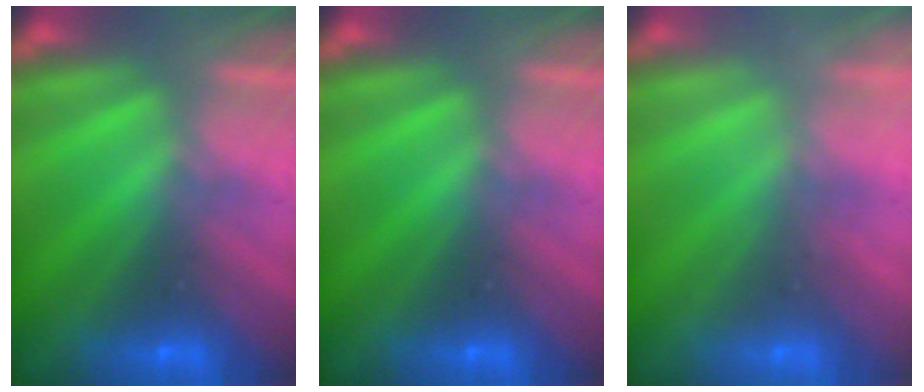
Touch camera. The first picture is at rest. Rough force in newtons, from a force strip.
{"total": 0.0}
{"total": 2.0}